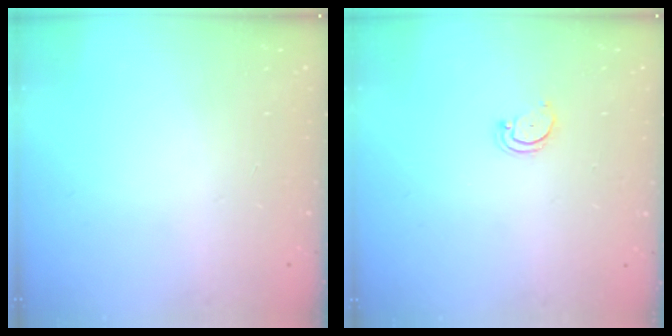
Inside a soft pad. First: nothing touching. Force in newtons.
{"total": 2.7, "press": 2.7, "slide": 0.3}